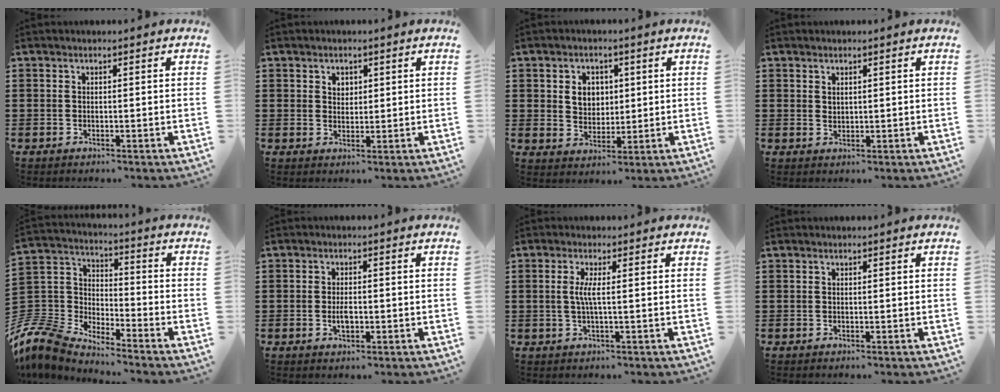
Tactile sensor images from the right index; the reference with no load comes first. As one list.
[{"total": 1.8, "force": [0.9, 1.4, 0.7], "torque": [-0.017, 0.007, 0.017]}, {"total": 4.3, "force": [1.0, 3.6, 2.1], "torque": [-0.047, 0.009, 0.013]}, {"total": 1.1, "force": [1.0, 0.6, 0.3], "torque": [-0.007, 0.002, 0.018]}, {"total": 8.0, "force": [-7.5, 2.2, 1.4], "torque": [-0.088, -0.012, -0.167]}, {"total": 2.5, "force": [-0.5, 1.1, 2.2], "torque": [-0.042, 0.001, -0.009]}, {"total": 2.9, "force": [0.0, 0.0, 2.9], "torque": [-0.064, -0.010, -0.005]}, {"total": 0.0}]